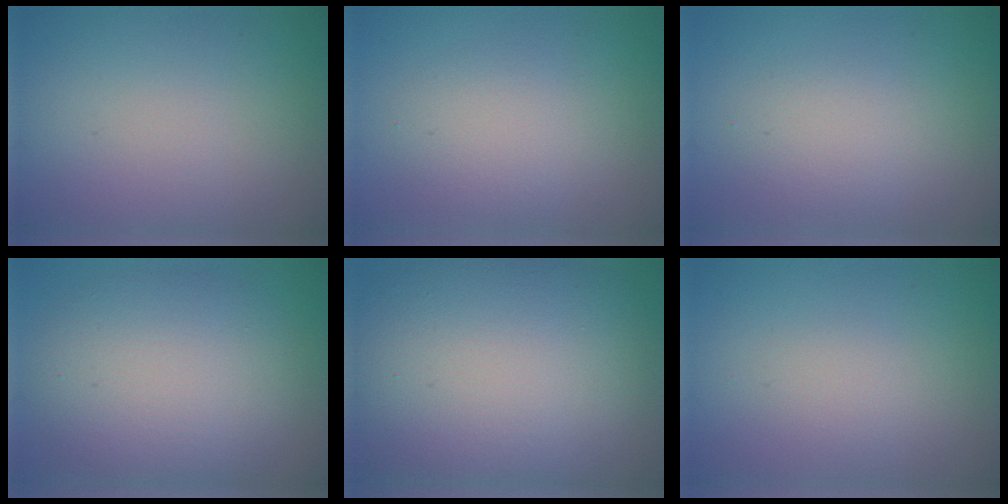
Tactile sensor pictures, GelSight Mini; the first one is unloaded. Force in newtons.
{"total": 2.6, "press": 2.6, "slide": 0.2}
{"total": 2.1, "press": 2.1, "slide": 0.1}
{"total": 7.8, "press": 7.8, "slide": 0.5}
{"total": 15.6, "press": 15.6, "slide": 1.0}
{"total": 1.2, "press": 1.2, "slide": 0.1}